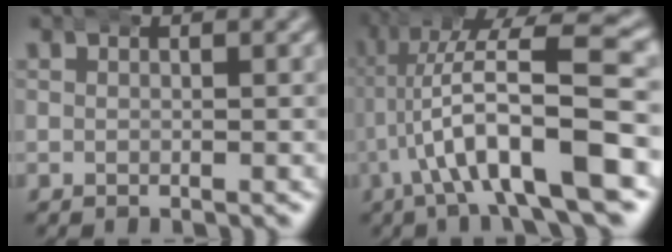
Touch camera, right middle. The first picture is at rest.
{"total": 10.3, "force": [0.0, 3.7, 9.6], "torque": [-0.156, 0.008, 0.002]}